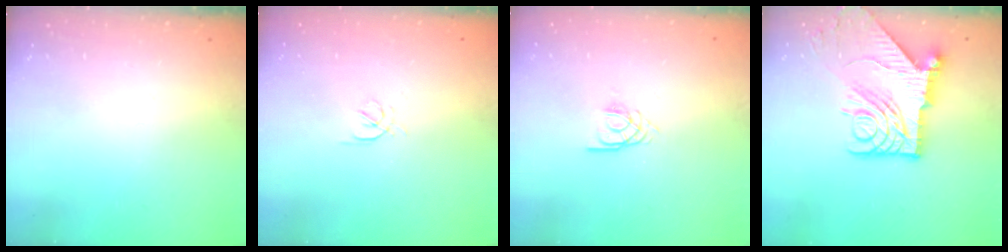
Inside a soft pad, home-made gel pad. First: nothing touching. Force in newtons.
{"total": 1.7, "press": 1.6, "slide": 0.5}
{"total": 2.1, "press": 2.1, "slide": 0.3}
{"total": 15.2, "press": 15.1, "slide": 1.8}